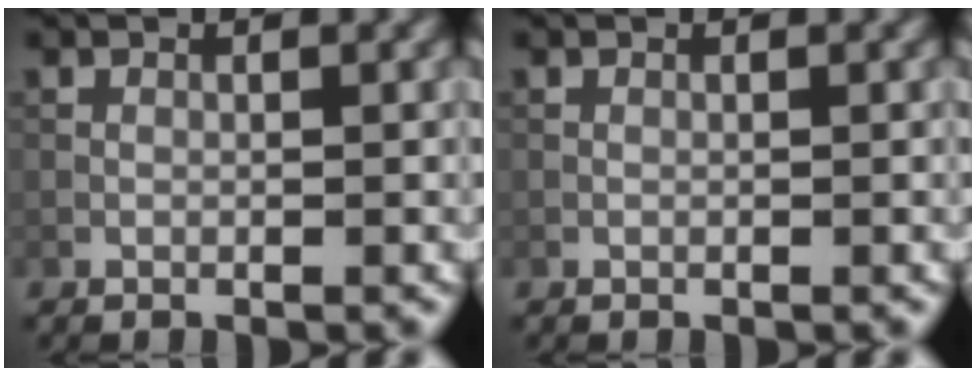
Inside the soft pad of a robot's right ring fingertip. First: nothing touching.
{"total": 0.0}